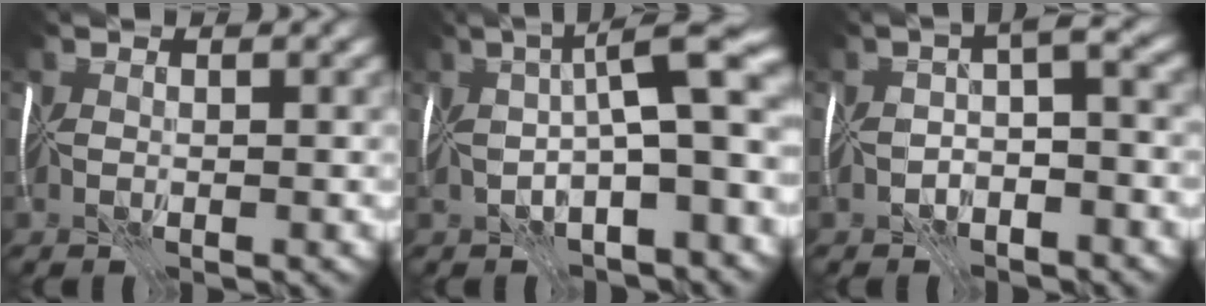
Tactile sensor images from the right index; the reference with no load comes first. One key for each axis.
{"total": 10.6, "fx": 0.6, "fy": 2.7, "fz": 10.2, "tx": -0.153, "ty": 0.015, "tz": 0.002}
{"total": 3.7, "fx": -1.9, "fy": 1.2, "fz": 2.9, "tx": -0.041, "ty": 0.006, "tz": -0.043}